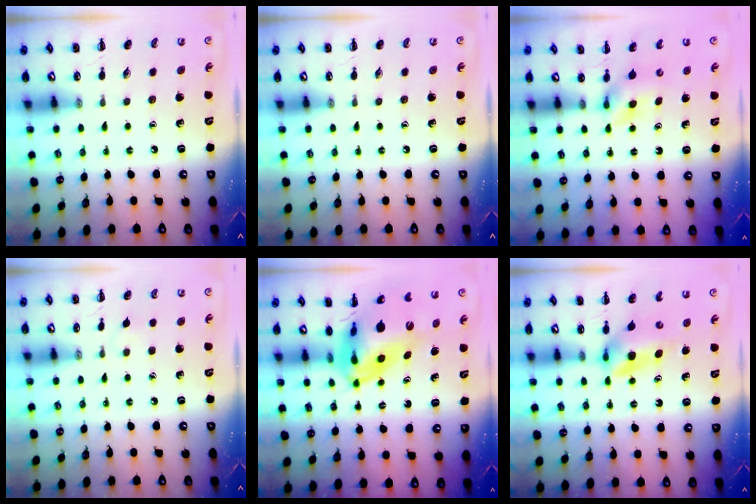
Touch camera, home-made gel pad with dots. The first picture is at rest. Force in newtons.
{"total": 0.0}
{"total": 4.3, "press": 4.0, "slide": 1.5}
{"total": 2.8, "press": 2.6, "slide": 1.1}
{"total": 8.6, "press": 8.2, "slide": 2.5}
{"total": 5.2, "press": 5.2, "slide": 0.5}